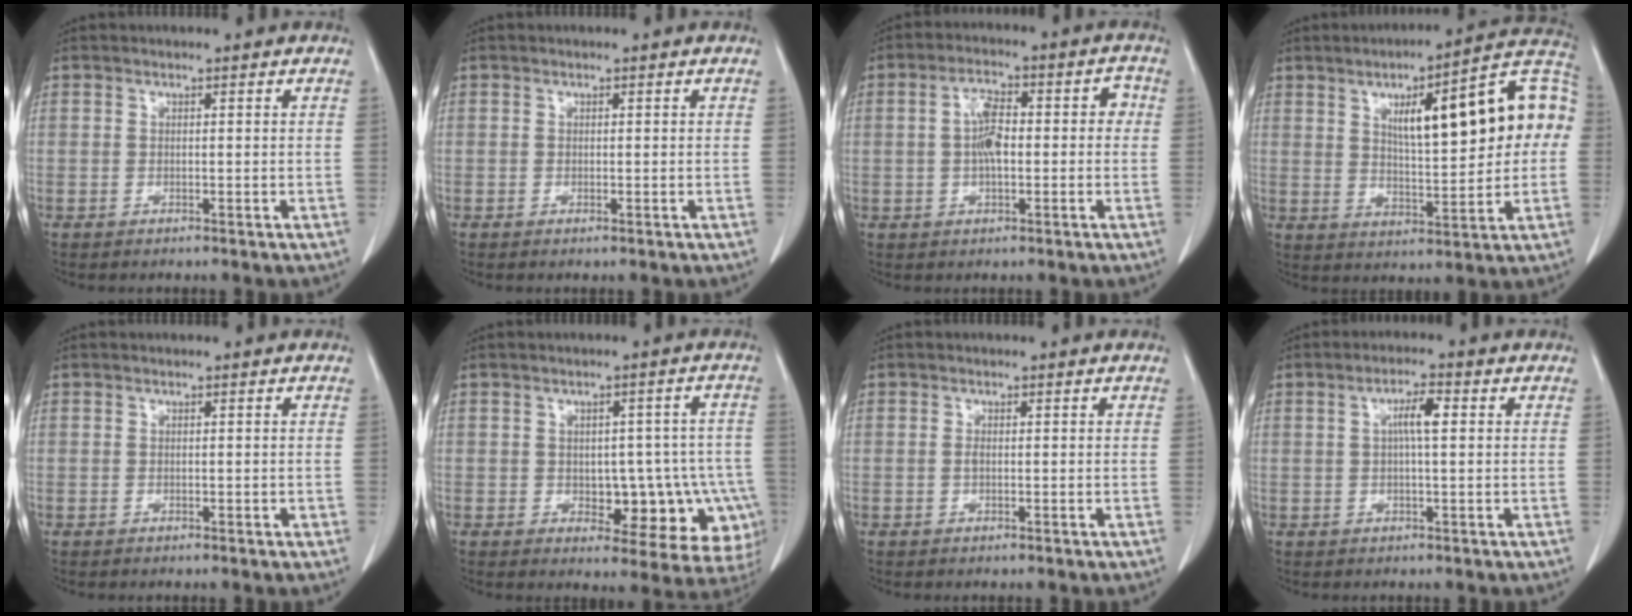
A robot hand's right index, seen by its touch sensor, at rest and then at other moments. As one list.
[{"total": 0.0}, {"total": 7.2, "force": [0.0, 3.0, 6.5], "torque": [-0.107, 0.031, -0.001]}, {"total": 18.9, "force": [3.8, 4.6, 17.9], "torque": [-0.251, 0.037, 0.054]}, {"total": 0.6, "force": [-0.1, 0.4, 0.5], "torque": [-0.006, 0.001, 0.000]}, {"total": 13.0, "force": [-3.6, 7.0, 10.3], "torque": [-0.079, 0.025, -0.032]}, {"total": 0.6, "force": [-0.1, 0.1, 0.6], "torque": [-0.015, 0.000, -0.001]}, {"total": 3.8, "force": [0.7, 0.5, 3.7], "torque": [-0.067, 0.007, 0.010]}]